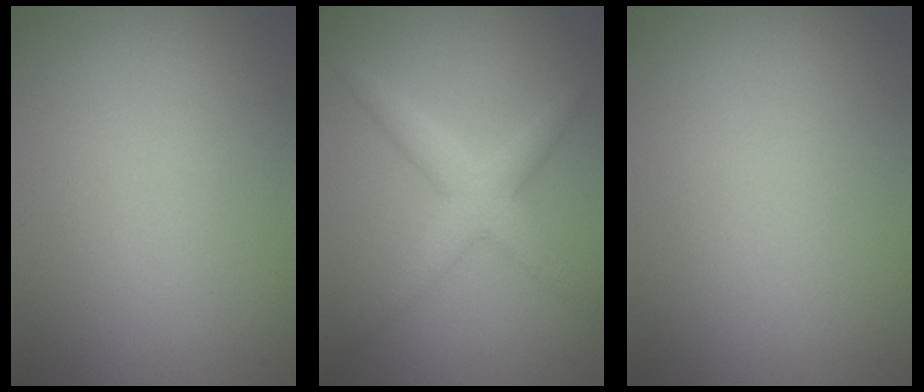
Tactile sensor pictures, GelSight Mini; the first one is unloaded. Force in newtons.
{"total": 3.8, "press": 3.8, "slide": 0.1}
{"total": 0.0}